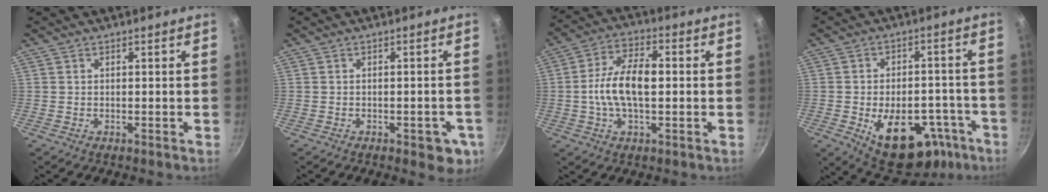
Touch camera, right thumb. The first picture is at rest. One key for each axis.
{"total": 5.0, "fx": -2.5, "fy": 2.1, "fz": 3.9, "tx": -0.028, "ty": 0.010, "tz": -0.025}
{"total": 11.3, "fx": -0.2, "fy": 5.5, "fz": 9.9, "tx": -0.189, "ty": 0.020, "tz": -0.009}
{"total": 18.7, "fx": -8.7, "fy": 10.5, "fz": 12.8, "tx": -0.162, "ty": 0.036, "tz": -0.110}